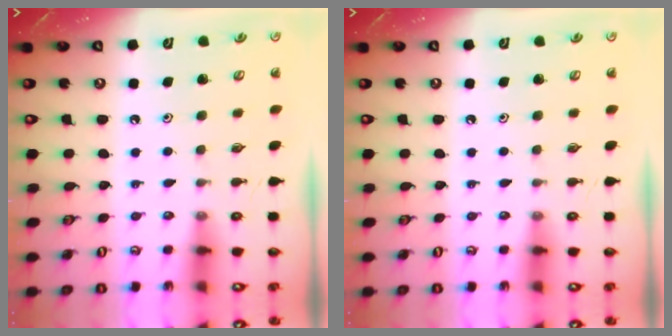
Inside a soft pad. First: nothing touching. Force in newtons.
{"total": 0.0}